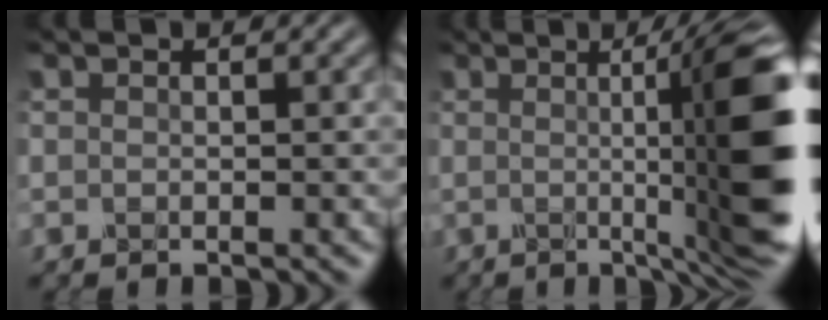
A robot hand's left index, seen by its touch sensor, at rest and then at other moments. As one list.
[{"total": 14.6, "force": [0.4, 3.2, 14.3], "torque": [-0.141, -0.002, 0.012]}]